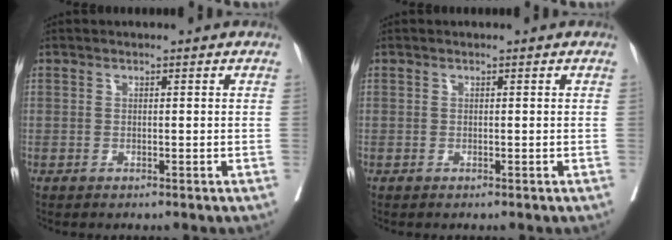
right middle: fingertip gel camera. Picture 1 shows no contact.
{"total": 0.0}